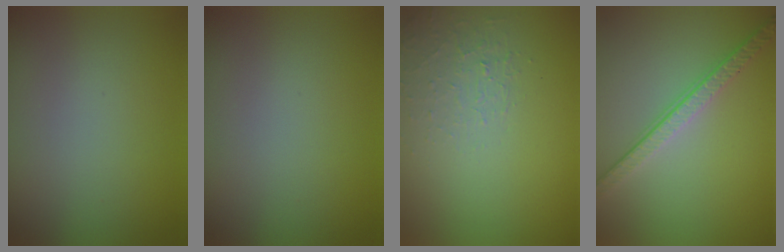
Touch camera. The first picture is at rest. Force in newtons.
{"total": 0.0}
{"total": 1.3, "press": 0.4, "slide": 1.2}
{"total": 3.8, "press": 2.8, "slide": 2.7}